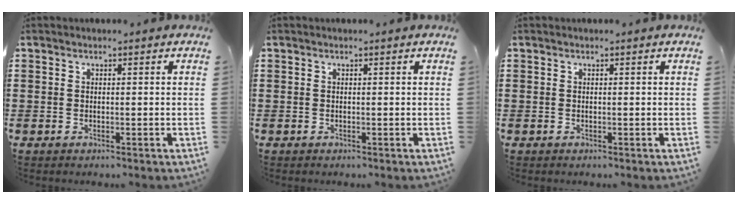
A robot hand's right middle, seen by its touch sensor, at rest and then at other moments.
{"total": 0.0}
{"total": 0.0}